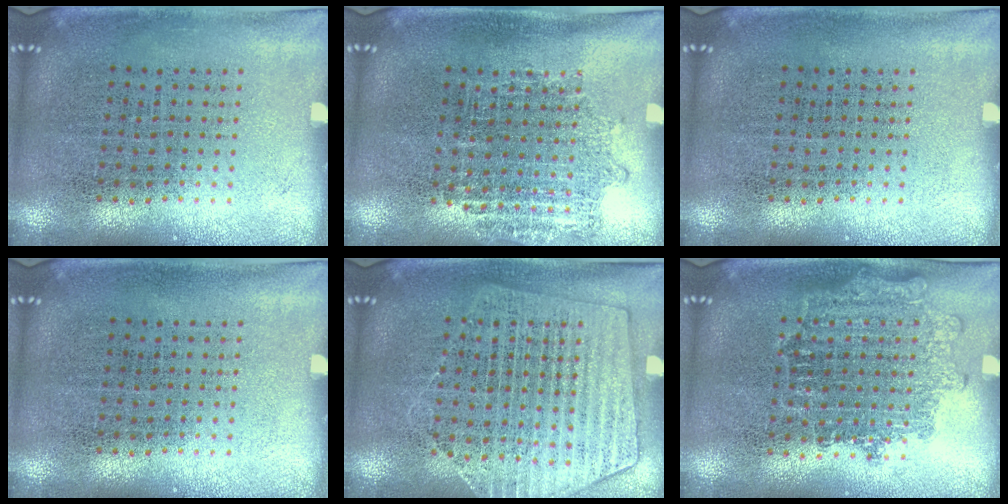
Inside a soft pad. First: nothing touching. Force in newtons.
{"total": 0.9, "press": 0.9, "slide": 0.2}
{"total": 0.0}
{"total": 0.0}
{"total": 1.5, "press": 1.5, "slide": 0.2}
{"total": 1.2, "press": 1.1, "slide": 0.5}